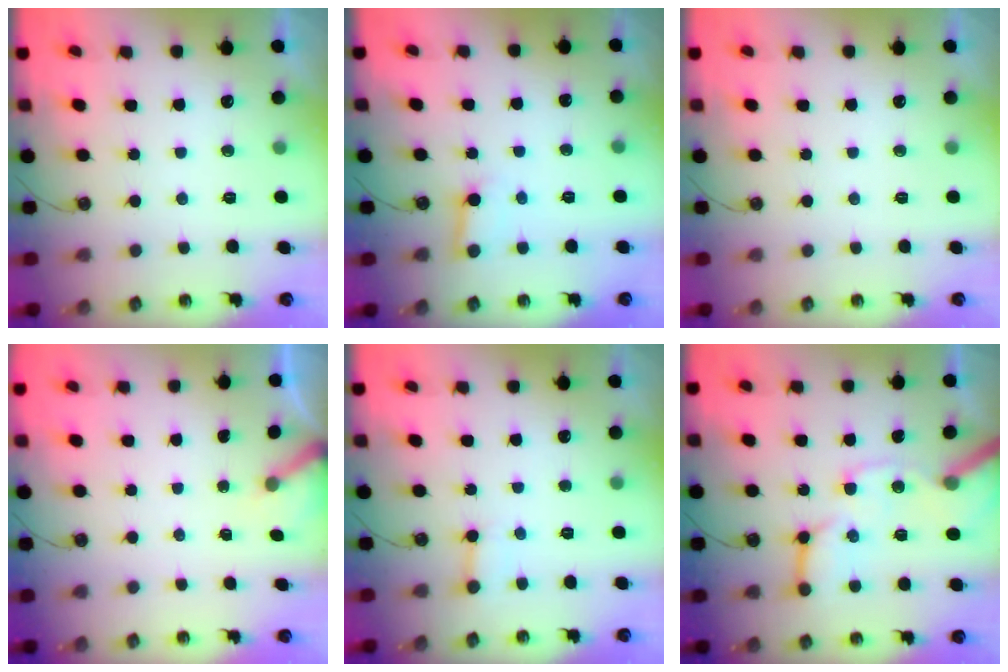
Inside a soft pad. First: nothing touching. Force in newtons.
{"total": 3.8, "press": 3.8, "slide": 0.2}
{"total": 0.0}
{"total": 2.5, "press": 2.5, "slide": 0.3}
{"total": 3.0, "press": 3.0, "slide": 0.5}
{"total": 15.3, "press": 15.2, "slide": 1.5}